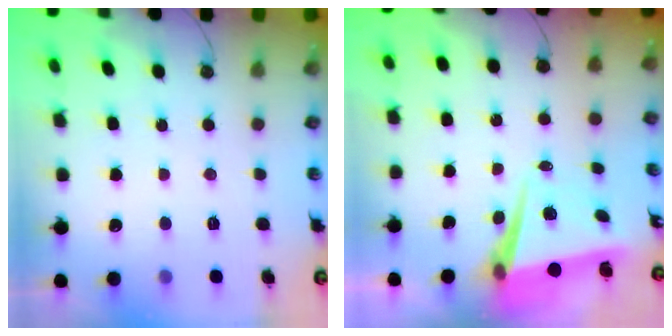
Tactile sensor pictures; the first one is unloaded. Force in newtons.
{"total": 6.9, "press": 6.8, "slide": 1.1}